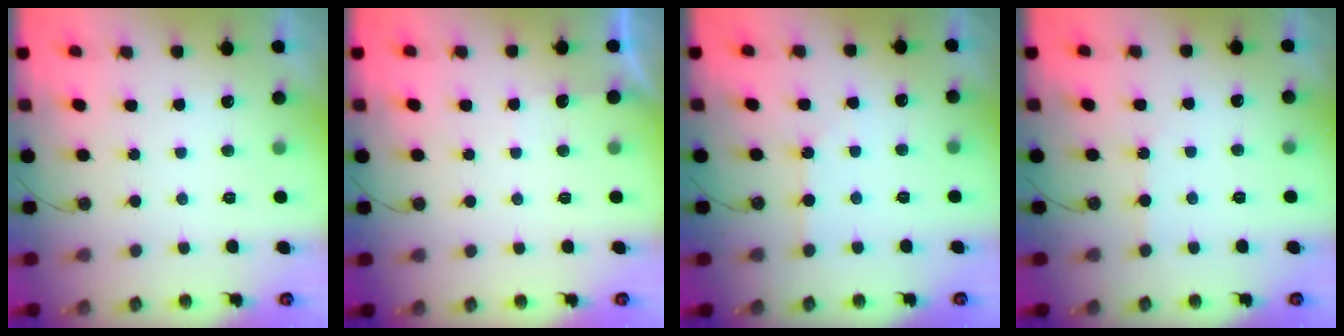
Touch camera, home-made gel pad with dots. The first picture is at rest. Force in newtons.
{"total": 2.2, "press": 2.2, "slide": 0.3}
{"total": 2.6, "press": 2.5, "slide": 0.5}
{"total": 1.9, "press": 1.9, "slide": 0.4}